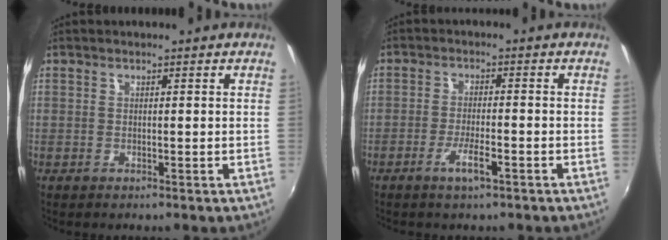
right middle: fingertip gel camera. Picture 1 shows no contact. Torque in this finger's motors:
{"motor_torque": [1.07, -1.07, 0.13, 0.05]}